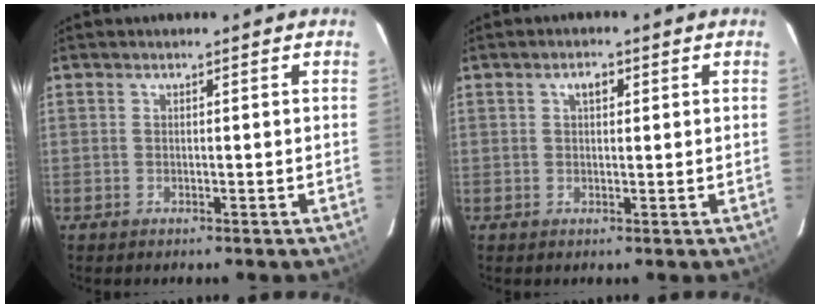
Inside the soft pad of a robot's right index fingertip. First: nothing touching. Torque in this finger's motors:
{"motor_torque": [0.14, -0.07, 0.11, 0.03]}